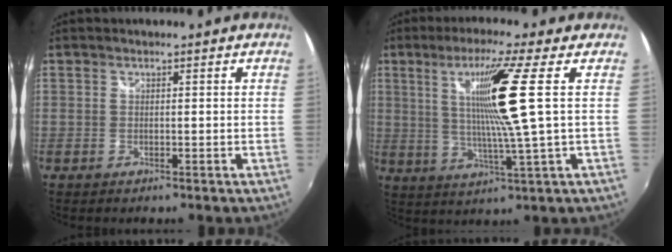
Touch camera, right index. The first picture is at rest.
{"total": 11.9, "force": [3.3, -3.7, 10.8], "torque": [-0.180, -0.015, 0.063]}